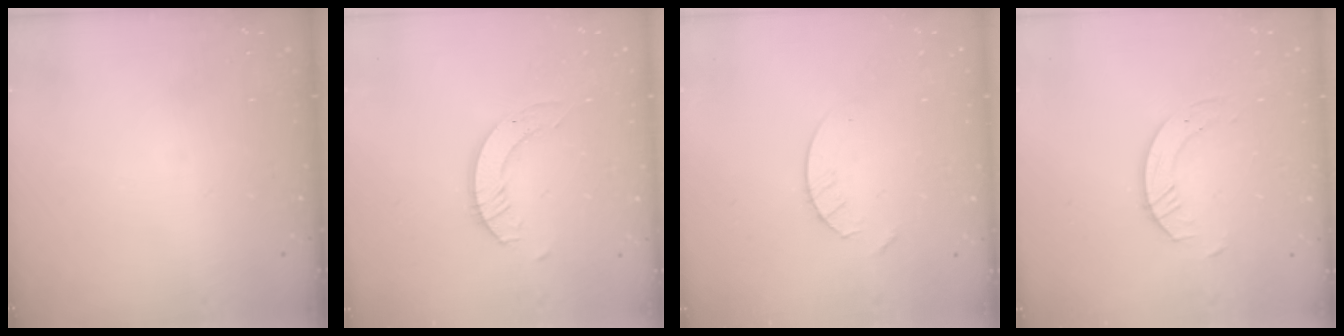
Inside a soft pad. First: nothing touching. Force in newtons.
{"total": 3.3, "press": 3.3, "slide": 0.2}
{"total": 3.8, "press": 3.7, "slide": 0.5}
{"total": 5.0, "press": 5.0, "slide": 0.5}